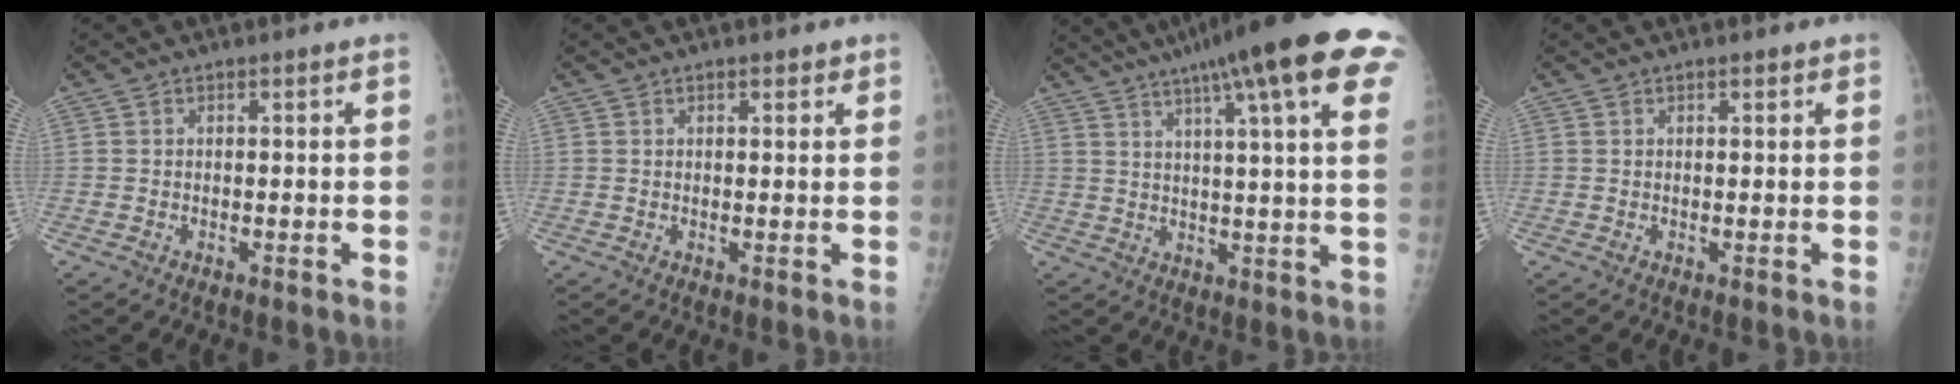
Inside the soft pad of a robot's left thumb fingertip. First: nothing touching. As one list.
[{"total": 1.7, "force": [1.1, 0.9, 1.0], "torque": [-0.002, -0.004, 0.011]}, {"total": 23.1, "force": [12.8, 3.4, 18.9], "torque": [-0.275, 0.002, 0.161]}, {"total": 1.1, "force": [0.7, 0.5, 0.6], "torque": [-0.006, -0.002, 0.008]}]